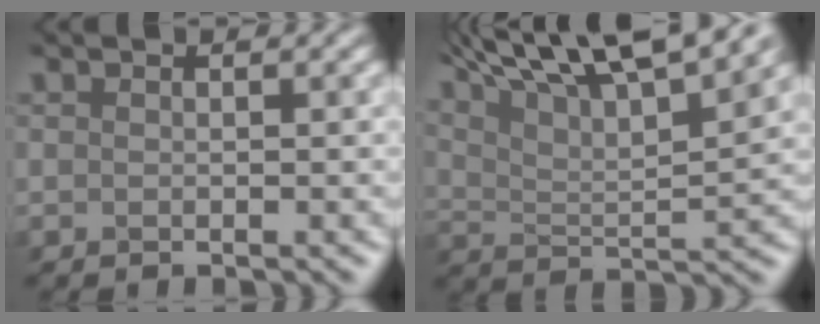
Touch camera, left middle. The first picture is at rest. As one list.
[{"total": 15.4, "force": [10.9, 4.6, 9.9], "torque": [-0.199, 0.046, 0.165]}]